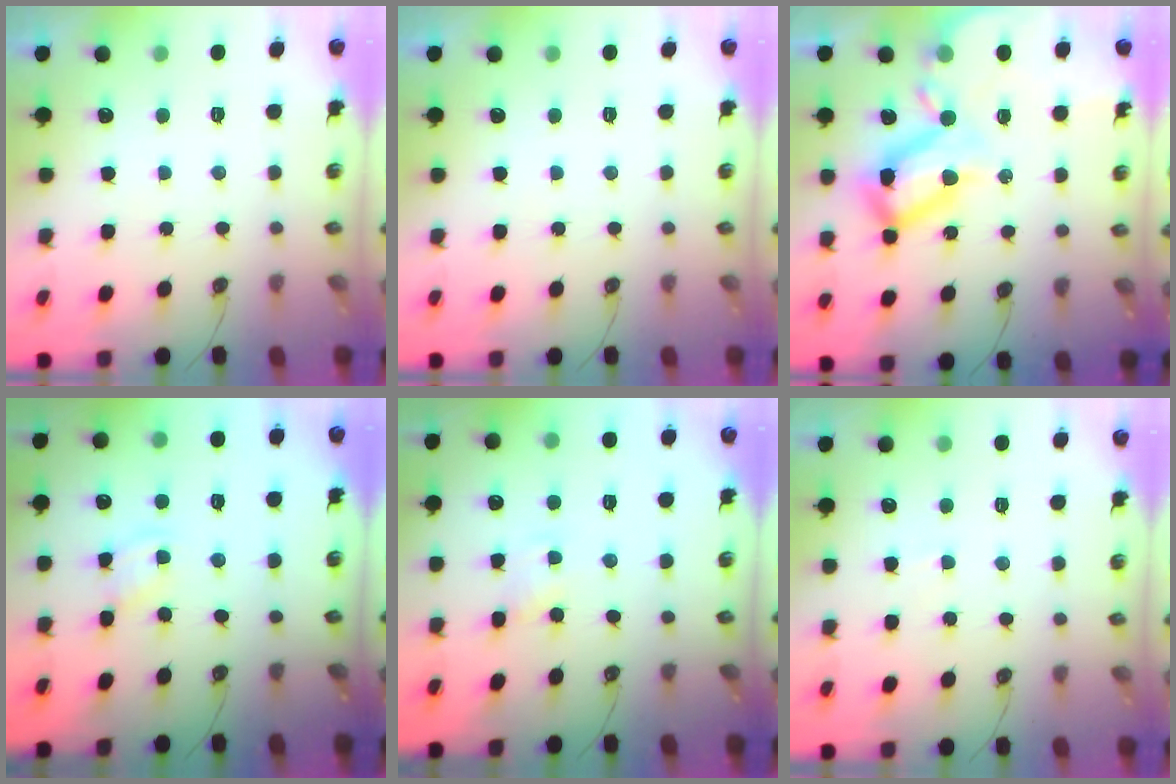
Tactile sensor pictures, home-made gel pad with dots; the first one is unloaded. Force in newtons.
{"total": 0.0}
{"total": 19.9, "press": 19.8, "slide": 2.3}
{"total": 1.9, "press": 1.8, "slide": 0.3}
{"total": 0.6, "press": 0.6, "slide": 0.1}
{"total": 2.7, "press": 2.6, "slide": 0.4}